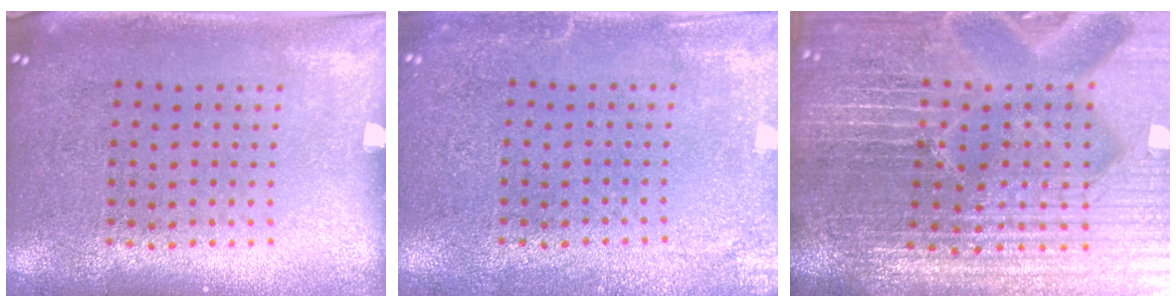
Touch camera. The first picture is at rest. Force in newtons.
{"total": 2.3, "press": 2.3, "slide": 0.3}
{"total": 7.2, "press": 6.3, "slide": 3.5}